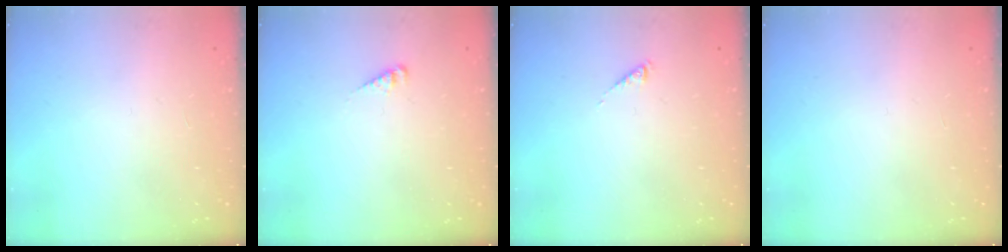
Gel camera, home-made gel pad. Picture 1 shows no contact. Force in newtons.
{"total": 2.9, "press": 2.9, "slide": 0.2}
{"total": 0.0}
{"total": 0.0}